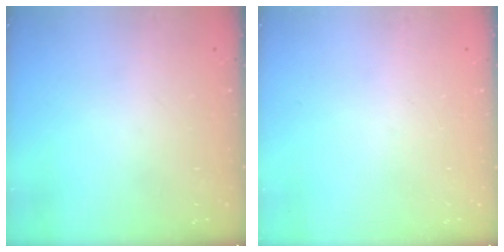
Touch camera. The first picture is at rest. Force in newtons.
{"total": 0.0}